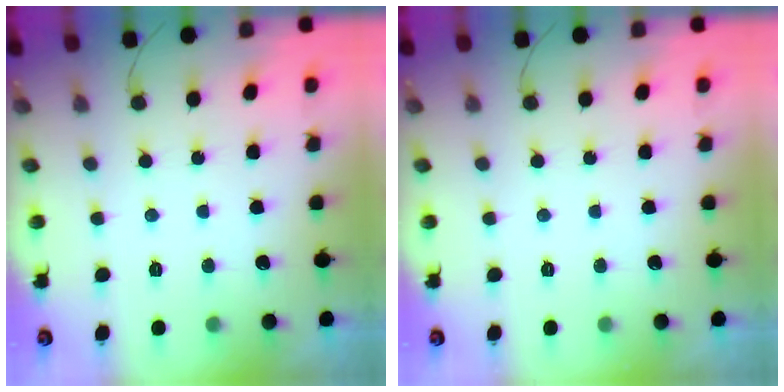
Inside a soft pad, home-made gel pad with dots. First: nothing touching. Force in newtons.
{"total": 0.0}